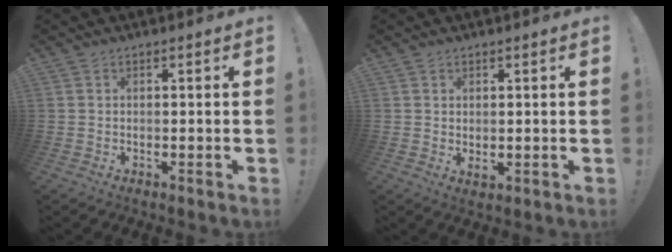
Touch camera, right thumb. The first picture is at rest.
{"total": 1.7, "force": [1.1, 0.8, 1.1], "torque": [-0.009, -0.006, 0.018]}